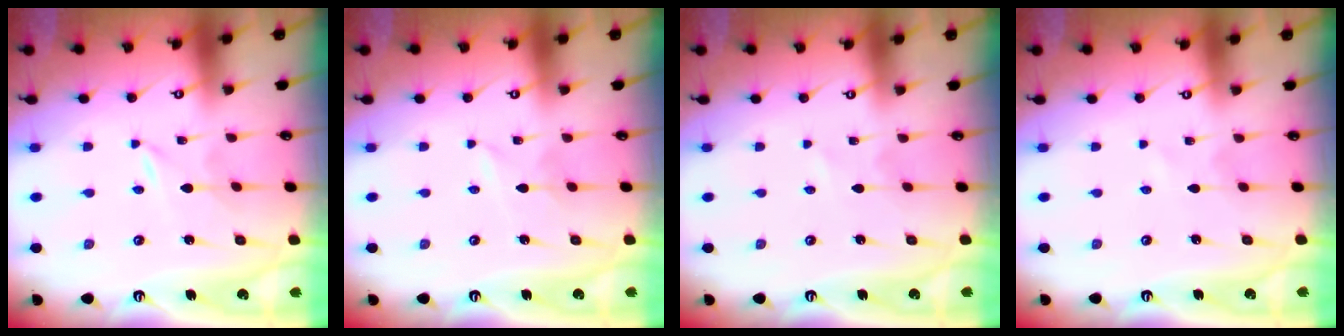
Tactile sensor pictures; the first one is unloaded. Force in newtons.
{"total": 1.7, "press": 1.7, "slide": 0.2}
{"total": 0.0}
{"total": 0.0}